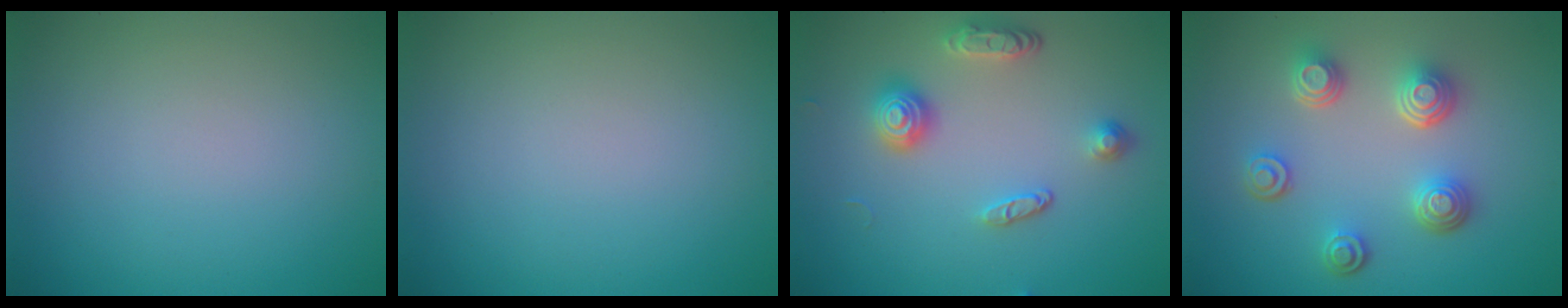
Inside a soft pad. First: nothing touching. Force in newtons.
{"total": 0.0}
{"total": 3.3, "press": 2.9, "slide": 1.6}
{"total": 4.4, "press": 3.5, "slide": 2.7}